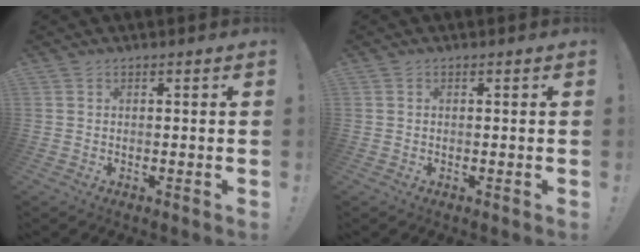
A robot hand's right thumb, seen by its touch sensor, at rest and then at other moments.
{"total": 0.0}